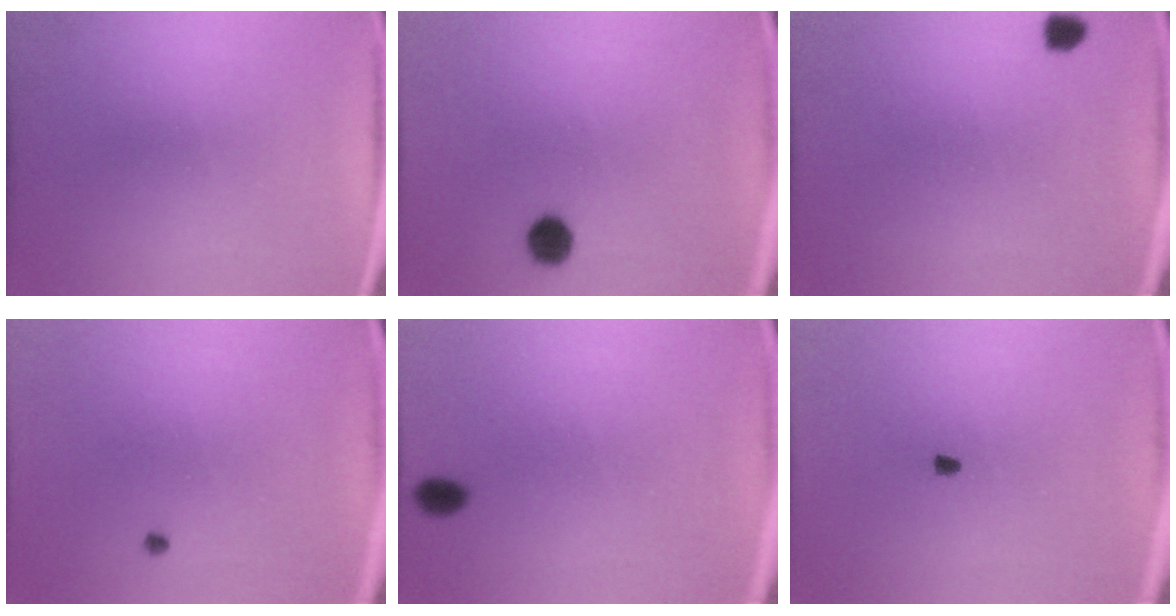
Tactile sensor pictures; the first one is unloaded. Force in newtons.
{"total": 4.8}
{"total": 2.0}
{"total": 0.6}
{"total": 1.7}
{"total": 1.0}